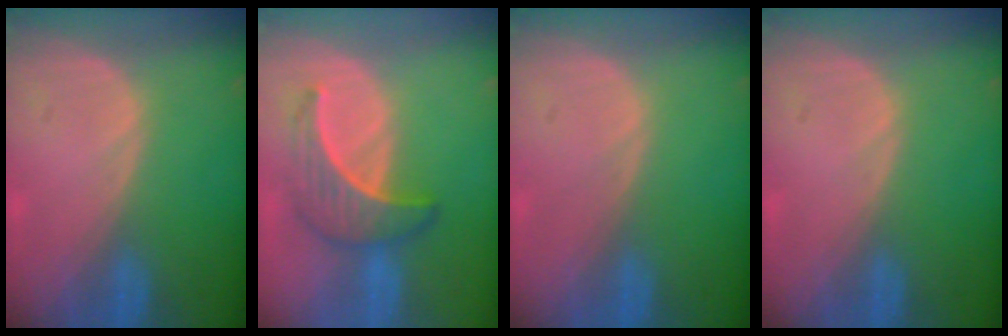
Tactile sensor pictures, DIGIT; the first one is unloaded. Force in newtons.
{"total": 6.7, "press": 6.1, "slide": 2.6}
{"total": 0.0}
{"total": 0.0}